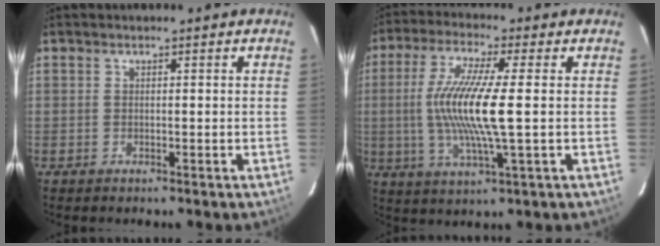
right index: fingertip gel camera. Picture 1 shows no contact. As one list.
[{"total": 13.2, "force": [-0.2, 1.1, 13.2], "torque": [-0.260, -0.006, -0.004]}]